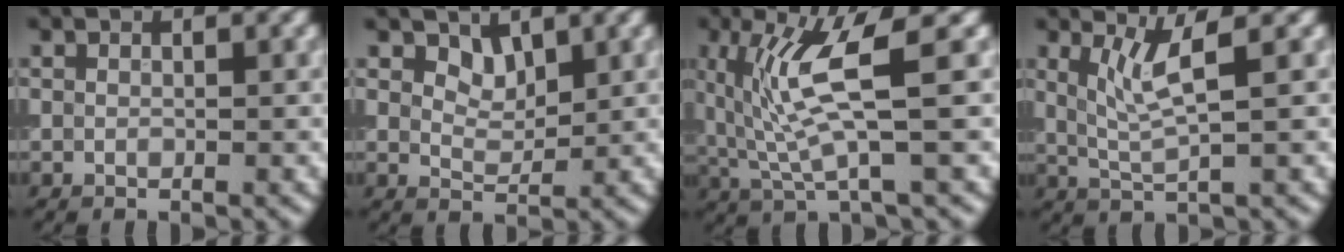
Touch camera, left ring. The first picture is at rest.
{"total": 2.0, "force": [1.4, 1.0, 0.9], "torque": [-0.017, -0.009, 0.024]}
{"total": 6.1, "force": [1.2, 0.9, 5.9], "torque": [-0.133, -0.009, 0.029]}
{"total": 3.5, "force": [1.3, 0.5, 3.2], "torque": [-0.071, -0.005, 0.032]}